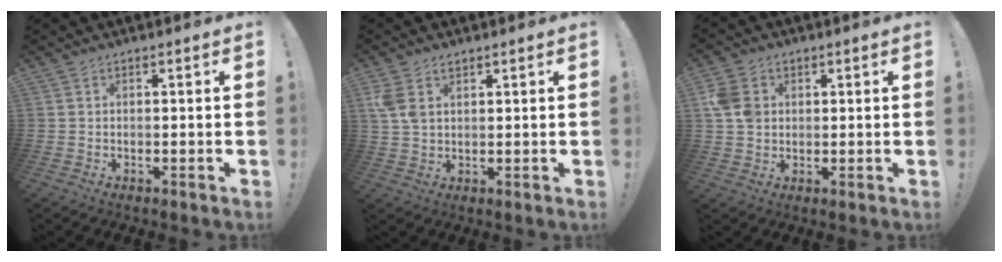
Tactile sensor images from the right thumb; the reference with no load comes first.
{"total": 5.0, "force": [2.5, 3.1, 2.9], "torque": [-0.049, -0.009, 0.049]}
{"total": 7.4, "force": [1.4, 6.2, 3.8], "torque": [-0.068, 0.007, 0.028]}